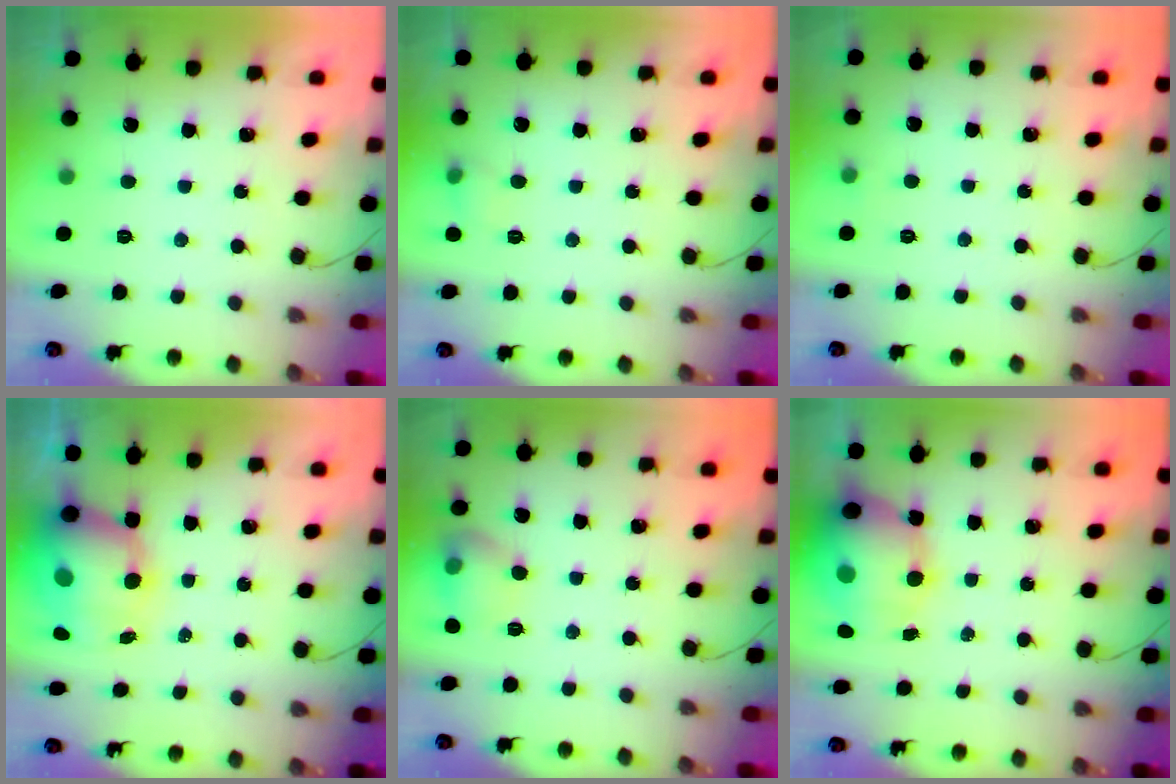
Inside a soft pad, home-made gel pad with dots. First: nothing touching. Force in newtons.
{"total": 5.0, "press": 4.8, "slide": 1.7}
{"total": 2.7, "press": 2.0, "slide": 1.8}
{"total": 12.8, "press": 12.4, "slide": 3.4}
{"total": 8.8, "press": 8.8, "slide": 0.7}
{"total": 16.2, "press": 15.6, "slide": 4.3}